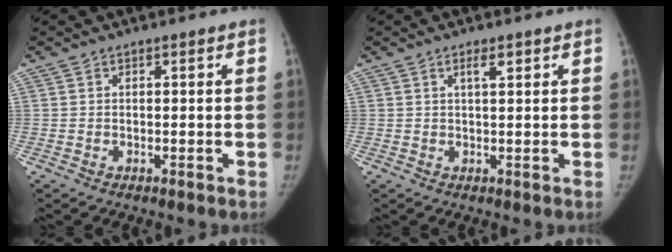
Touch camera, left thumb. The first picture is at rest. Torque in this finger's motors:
{"motor_torque": [-0.28, -0.18, -0.05, 0.47, 0.00]}